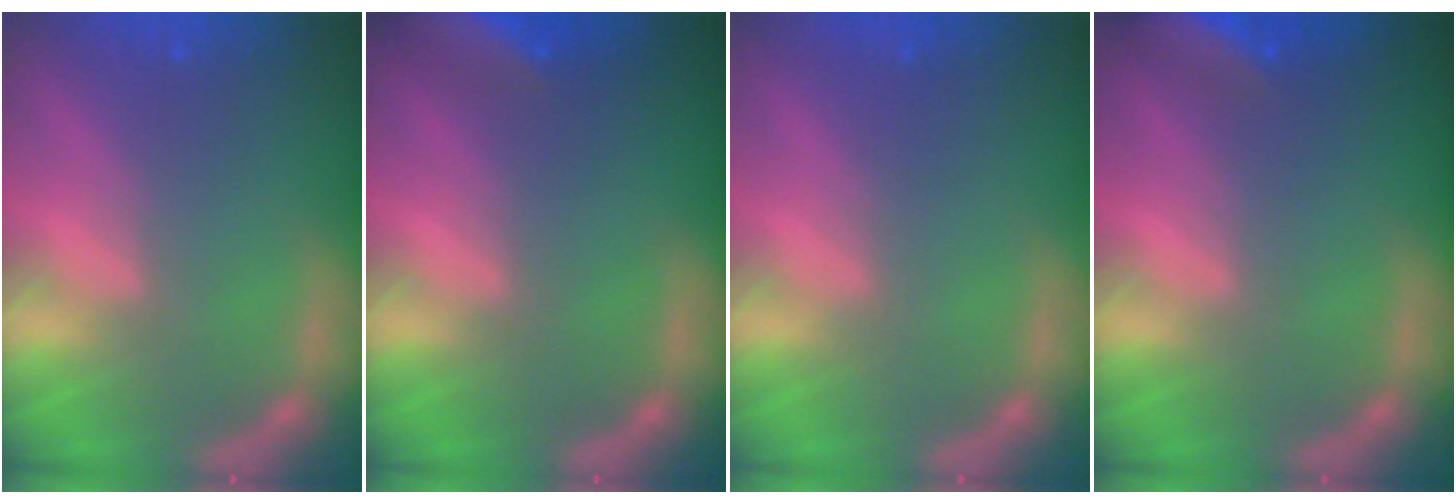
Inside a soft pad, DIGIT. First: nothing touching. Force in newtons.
{"total": 7.5}
{"total": 0.0}
{"total": 6.0}